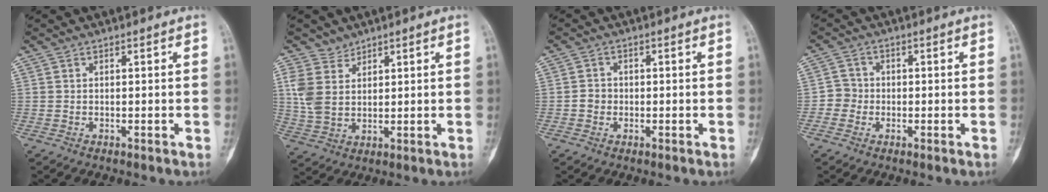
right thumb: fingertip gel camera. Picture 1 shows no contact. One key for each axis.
{"total": 6.2, "fx": 3.7, "fy": 4.4, "fz": 2.3, "tx": -0.036, "ty": -0.023, "tz": 0.084}
{"total": 2.2, "fx": -0.5, "fy": 2.0, "fz": 0.7, "tx": -0.003, "ty": 0.008, "tz": -0.013}
{"total": 3.0, "fx": -0.9, "fy": 2.8, "fz": 0.4, "tx": 0.013, "ty": 0.011, "tz": -0.028}